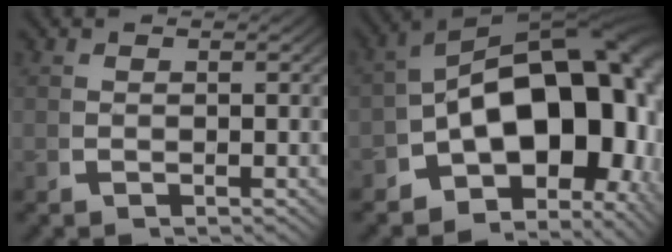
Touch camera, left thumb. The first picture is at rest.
{"total": 24.3, "force": [-0.9, 15.8, 18.4], "torque": [-0.283, -0.048, -0.005]}